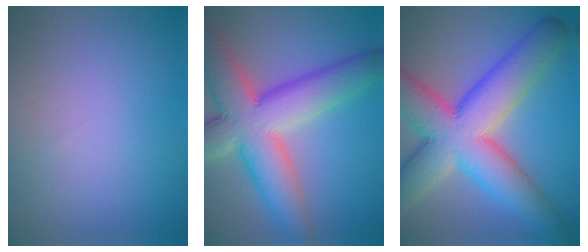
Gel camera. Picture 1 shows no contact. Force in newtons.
{"total": 11.4, "press": 11.3, "slide": 0.7}
{"total": 12.7, "press": 12.7, "slide": 0.5}